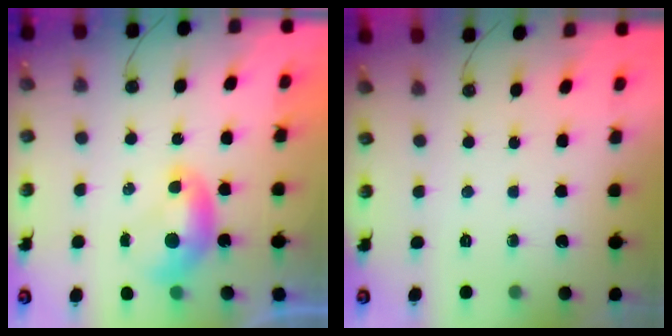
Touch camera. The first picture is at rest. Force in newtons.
{"total": 0.0}